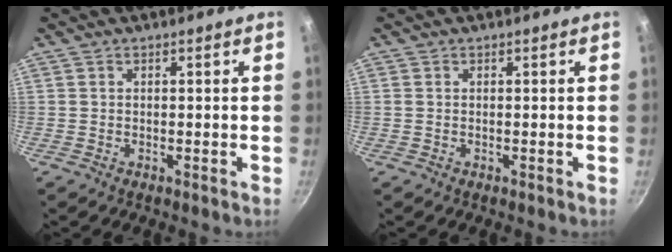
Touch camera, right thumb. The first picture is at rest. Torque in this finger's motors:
{"motor_torque": [0.03, 0.01, -0.42, 0.12, 0.04]}